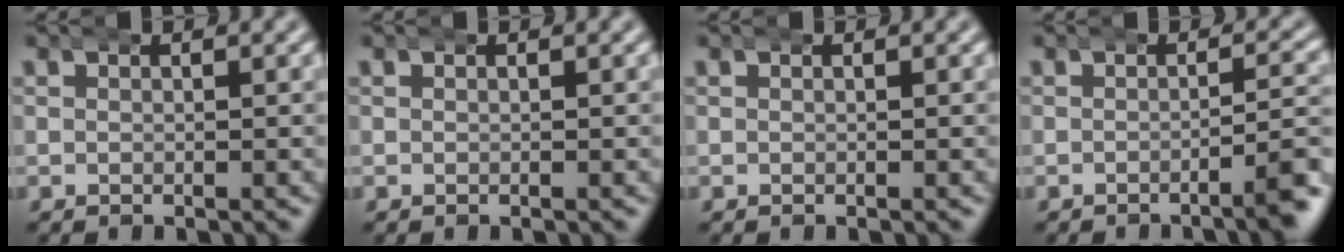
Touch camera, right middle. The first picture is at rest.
{"total": 0.0}
{"total": 0.0}
{"total": 3.1, "force": [-1.6, 0.5, 2.6], "torque": [-0.028, 0.006, -0.035]}